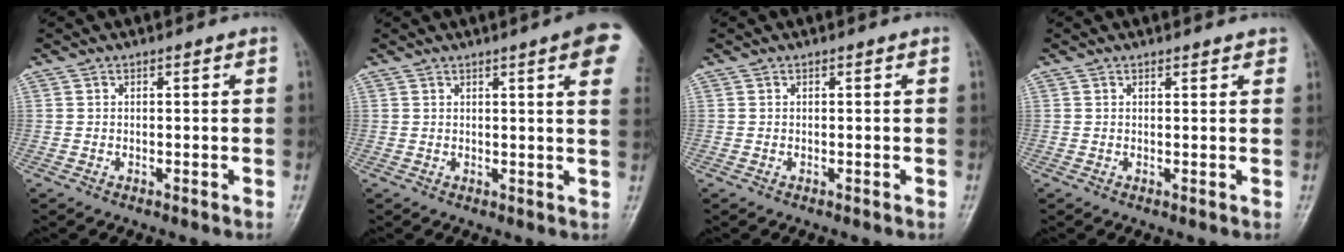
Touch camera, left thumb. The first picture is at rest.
{"total": 9.4, "force": [4.6, 1.3, 8.1], "torque": [-0.083, -0.006, 0.047]}
{"total": 0.0}
{"total": 1.4, "force": [1.2, 0.5, 0.5], "torque": [0.000, -0.004, 0.013]}